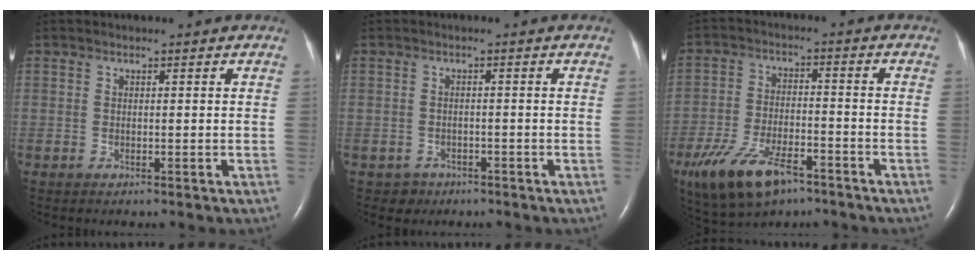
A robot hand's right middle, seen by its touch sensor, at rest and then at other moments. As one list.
[{"total": 2.1, "force": [-1.3, 1.6, -0.2], "torque": [-0.004, 0.009, -0.018]}, {"total": 11.9, "force": [-7.5, 4.6, 8.0], "torque": [-0.162, -0.011, -0.128]}]